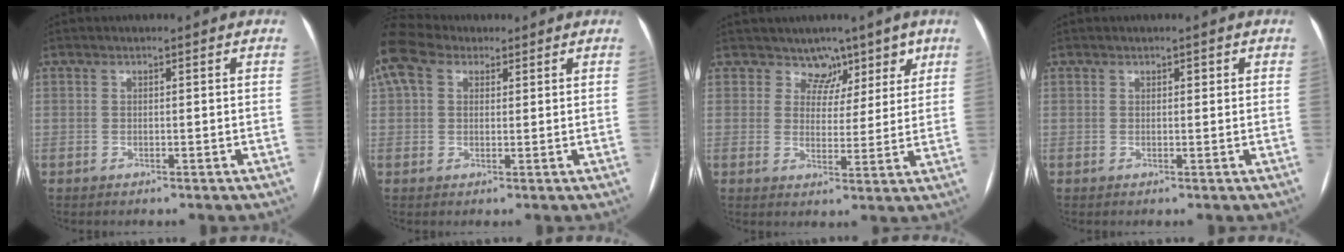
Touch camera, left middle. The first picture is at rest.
{"total": 4.9, "force": [2.6, 3.3, 2.5], "torque": [-0.068, 0.037, 0.053]}
{"total": 5.7, "force": [4.1, 3.9, -0.2], "torque": [0.019, -0.008, 0.052]}
{"total": 1.0, "force": [0.5, 0.6, 0.6], "torque": [-0.004, 0.004, 0.005]}